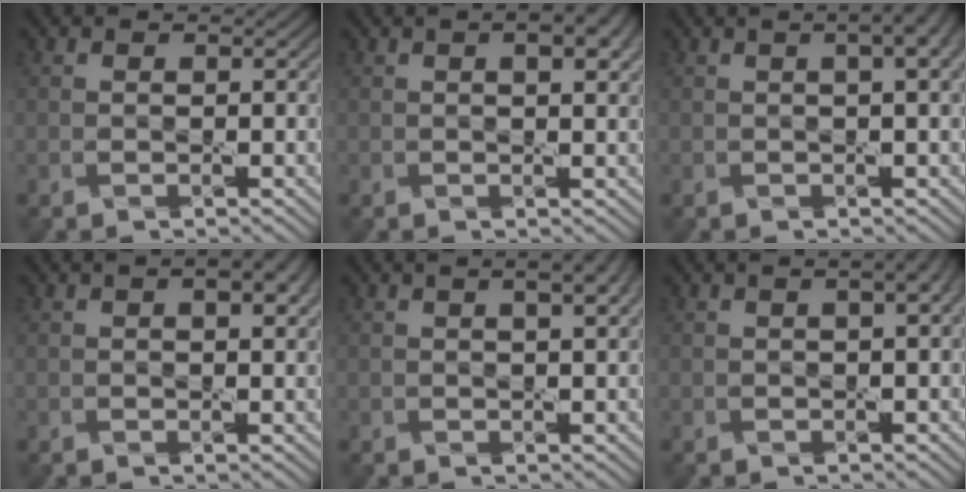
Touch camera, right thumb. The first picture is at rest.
{"total": 4.9, "force": [2.1, 1.7, 4.1], "torque": [-0.056, -0.001, 0.024]}
{"total": 5.4, "force": [1.9, 1.8, 4.8], "torque": [-0.049, 0.017, 0.007]}
{"total": 4.3, "force": [1.8, 1.5, 3.5], "torque": [-0.052, 0.000, 0.020]}
{"total": 4.3, "force": [1.8, 1.3, 3.7], "torque": [-0.043, 0.009, 0.006]}
{"total": 3.8, "force": [1.3, 1.4, 3.3], "torque": [-0.037, 0.016, -0.002]}